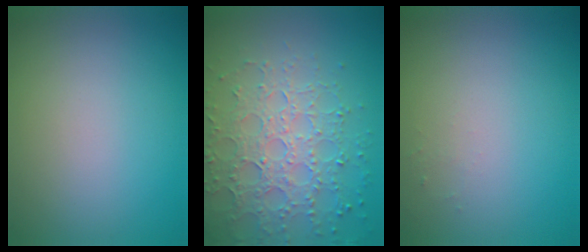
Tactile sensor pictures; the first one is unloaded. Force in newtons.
{"total": 6.0, "press": 5.0, "slide": 3.3}
{"total": 0.5, "press": 0.5, "slide": 0.2}